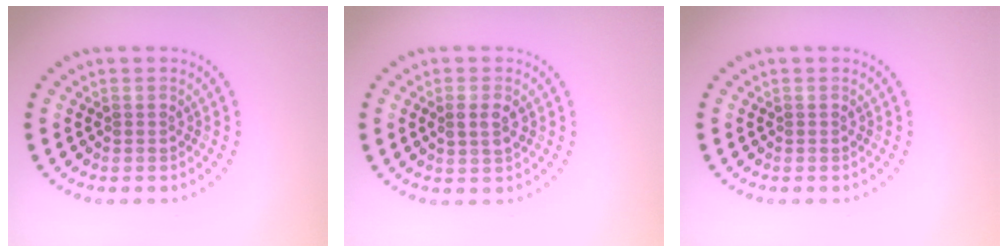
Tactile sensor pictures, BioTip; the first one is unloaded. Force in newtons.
{"total": 1.8, "press": 1.8, "slide": 0.1}
{"total": 0.0}